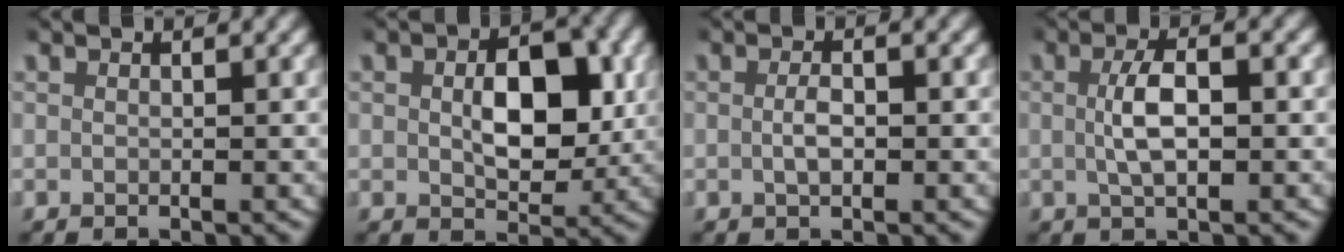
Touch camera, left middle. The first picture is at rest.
{"total": 6.0, "force": [0.7, 3.8, 4.6], "torque": [-0.074, -0.012, 0.016]}
{"total": 1.6, "force": [-0.2, 0.7, 1.4], "torque": [-0.029, -0.002, -0.004]}
{"total": 3.2, "force": [0.1, 1.1, 3.0], "torque": [-0.057, 0.002, 0.001]}